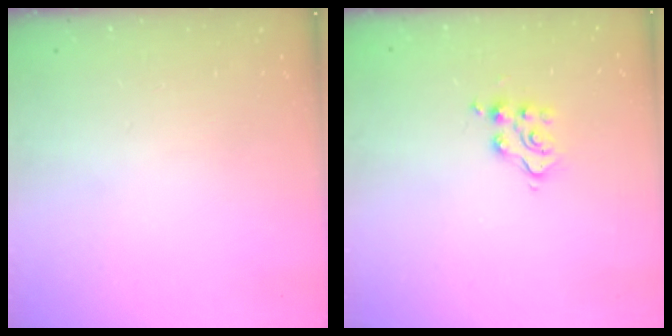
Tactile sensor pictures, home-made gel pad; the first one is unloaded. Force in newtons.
{"total": 5.7, "press": 5.7, "slide": 0.0}